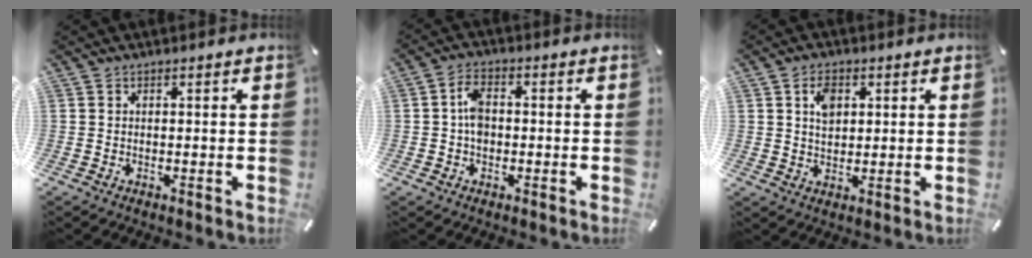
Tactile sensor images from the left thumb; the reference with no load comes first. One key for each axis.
{"total": 4.6, "fx": -0.3, "fy": 3.0, "fz": 3.4, "tx": -0.070, "ty": 0.008, "tz": -0.008}
{"total": 5.1, "fx": 1.6, "fy": 3.7, "fz": 3.1, "tx": -0.045, "ty": 0.000, "tz": 0.023}